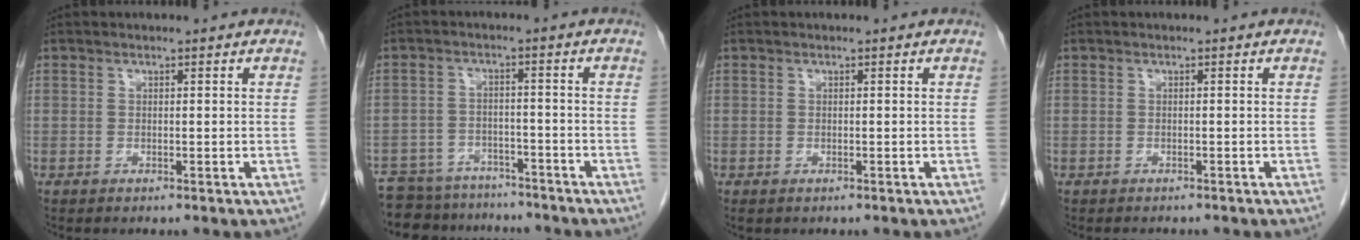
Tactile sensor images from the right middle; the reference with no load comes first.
{"total": 12.8, "force": [-11.5, 5.1, 2.4], "torque": [-0.050, 0.010, -0.157]}
{"total": 0.6, "force": [-0.3, 0.3, 0.3], "torque": [-0.007, 0.000, -0.002]}
{"total": 2.2, "force": [-1.9, 0.8, 0.6], "torque": [-0.010, -0.004, -0.021]}